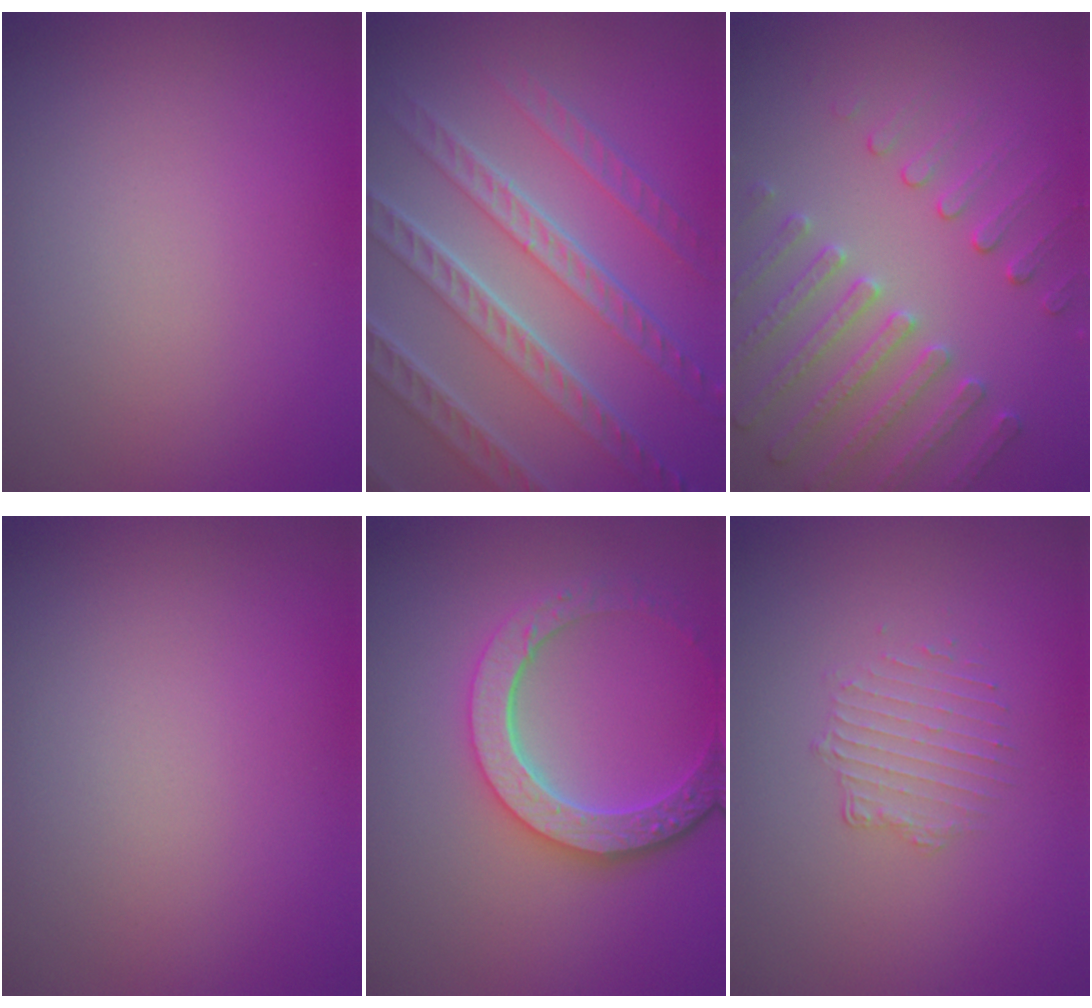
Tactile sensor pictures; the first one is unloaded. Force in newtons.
{"total": 8.2, "press": 5.8, "slide": 5.8}
{"total": 4.0, "press": 3.7, "slide": 1.6}
{"total": 0.0}
{"total": 5.4, "press": 4.3, "slide": 3.4}
{"total": 1.6, "press": 0.9, "slide": 1.3}